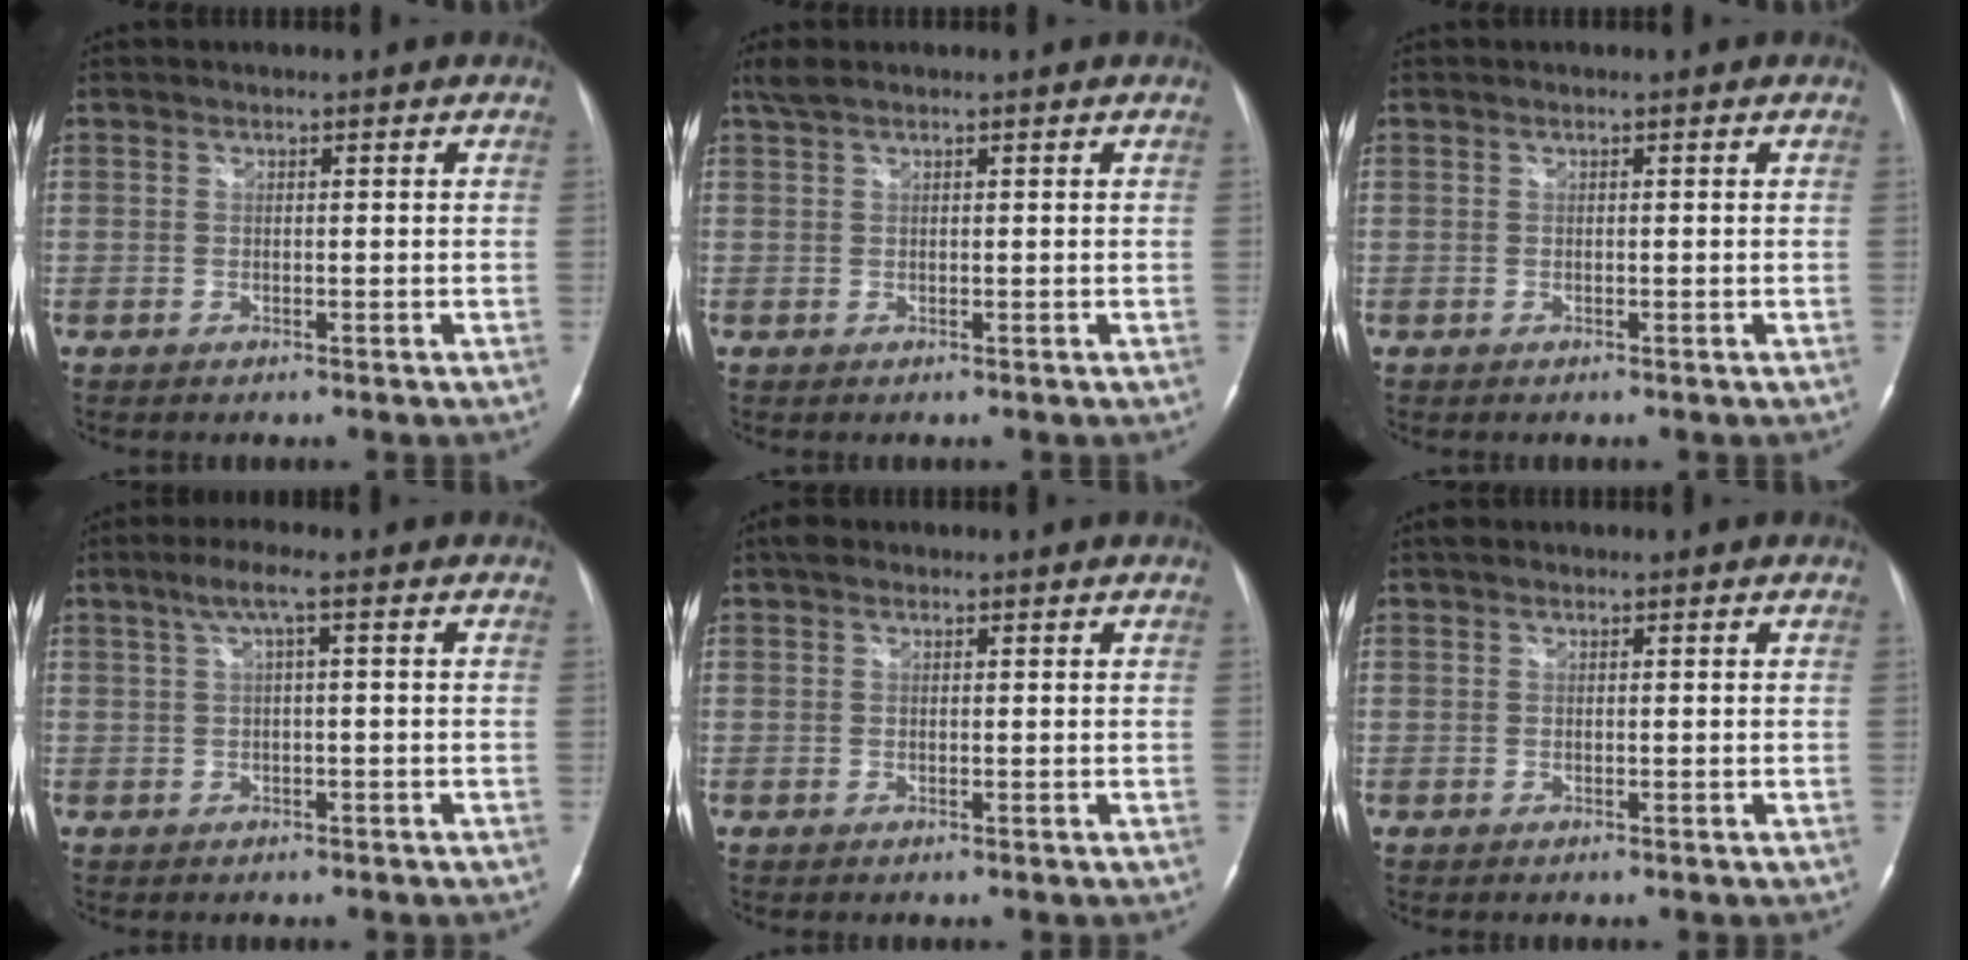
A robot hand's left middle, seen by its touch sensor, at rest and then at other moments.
{"total": 2.0, "force": [1.6, 0.3, 1.1], "torque": [-0.030, 0.018, 0.036]}
{"total": 0.0}
{"total": 3.3, "force": [1.1, -0.1, 3.1], "torque": [-0.064, 0.018, 0.023]}
{"total": 1.3, "force": [0.9, 0.7, 0.5], "torque": [-0.012, 0.016, 0.015]}
{"total": 0.5, "force": [0.5, 0.2, 0.2], "torque": [-0.006, 0.011, 0.008]}